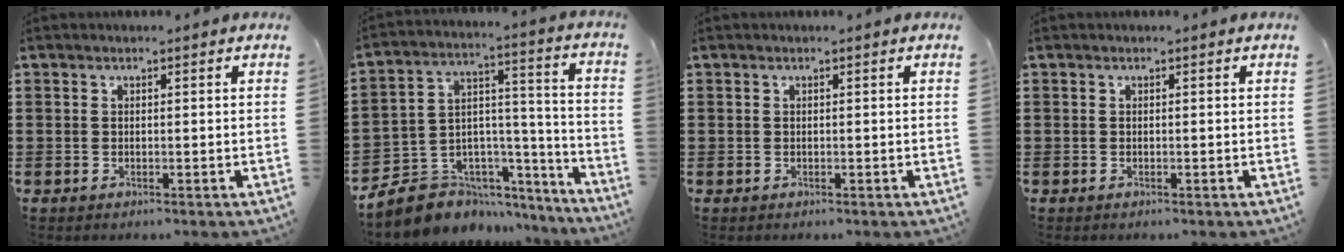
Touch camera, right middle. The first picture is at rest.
{"total": 7.0, "force": [-5.6, 4.3, 0.1], "torque": [-0.032, -0.004, -0.107]}
{"total": 0.0}
{"total": 0.0}